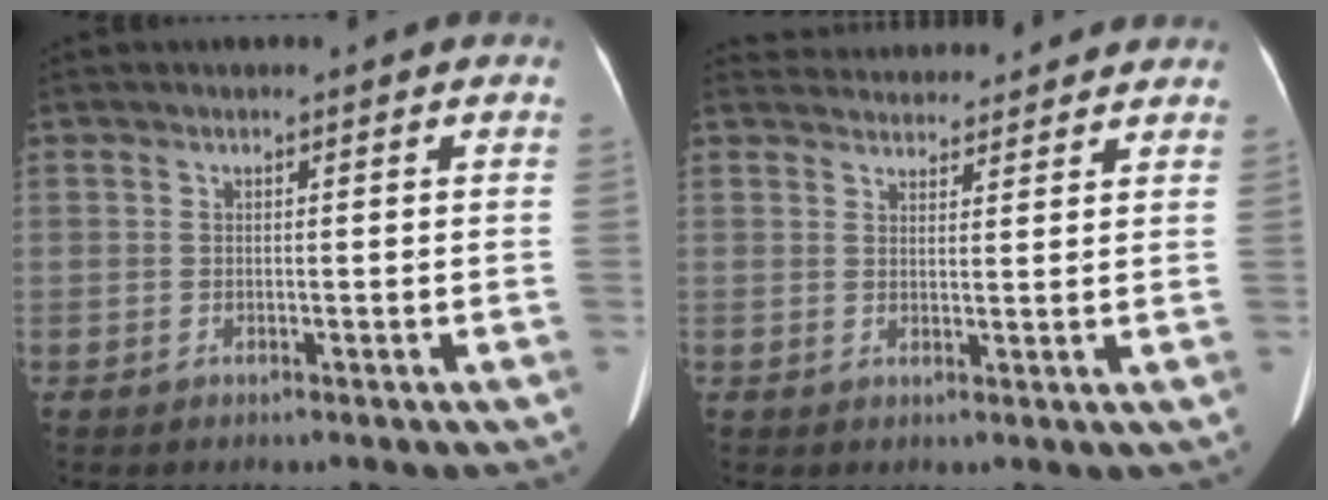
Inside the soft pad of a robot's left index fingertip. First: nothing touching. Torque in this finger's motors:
{"motor_torque": [-1.95, 0.04, -1.06, -0.15]}